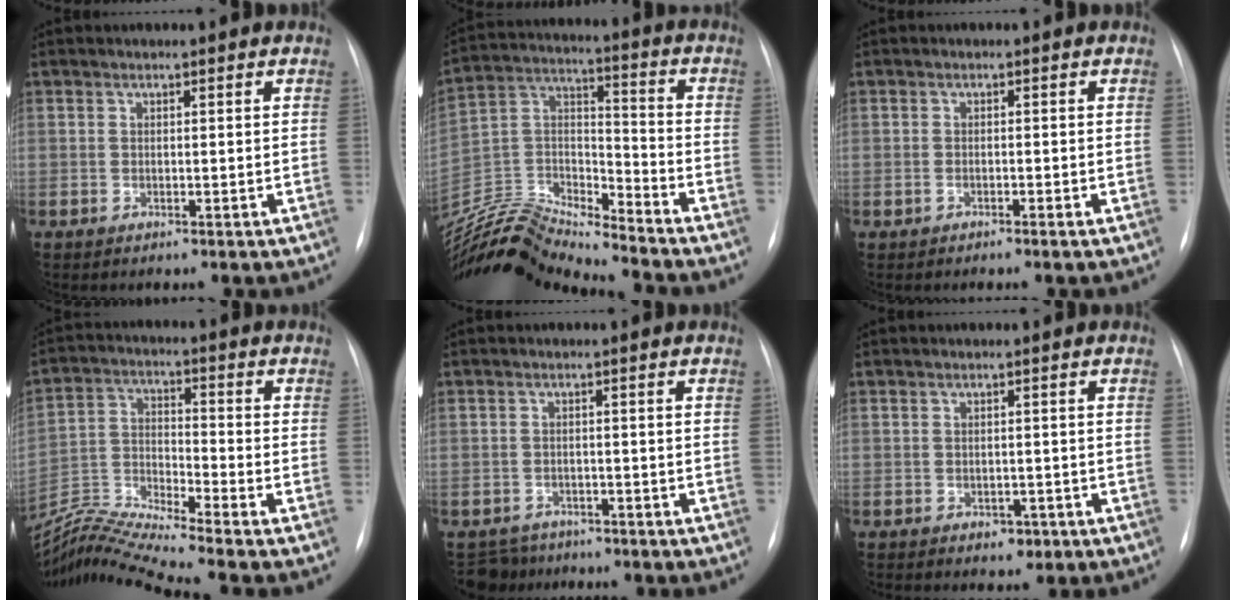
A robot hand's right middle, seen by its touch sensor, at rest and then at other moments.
{"total": 16.3, "force": [-15.9, -0.2, 3.7], "torque": [-0.072, 0.038, -0.301]}
{"total": 0.9, "force": [-0.6, 0.2, 0.7], "torque": [-0.015, 0.000, -0.009]}
{"total": 11.0, "force": [-10.2, -3.0, 2.7], "torque": [-0.057, 0.005, -0.194]}
{"total": 4.2, "force": [-3.5, 2.2, -0.7], "torque": [0.013, 0.002, -0.057]}
{"total": 2.1, "force": [-1.2, 1.4, 1.0], "torque": [-0.010, 0.003, -0.008]}